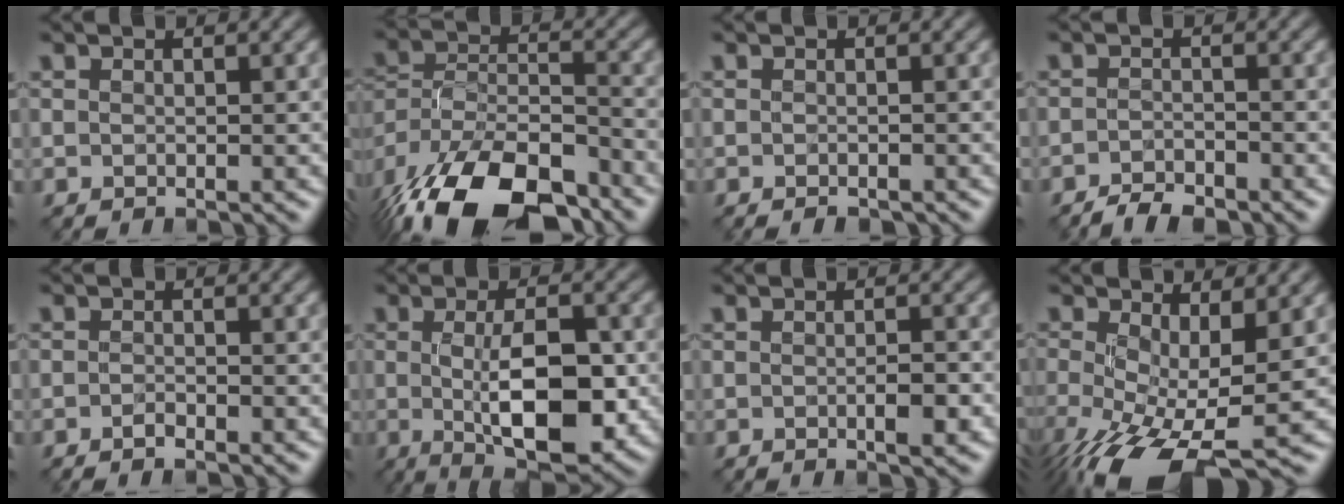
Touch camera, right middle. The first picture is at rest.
{"total": 16.7, "force": [-12.8, 6.7, 8.3], "torque": [-0.167, -0.025, -0.188]}
{"total": 1.0, "force": [-0.8, 0.4, 0.6], "torque": [-0.013, -0.005, -0.013]}
{"total": 2.7, "force": [-2.4, 0.7, 1.0], "torque": [-0.017, 0.001, -0.047]}
{"total": 1.1, "force": [-0.8, 0.1, 0.7], "torque": [-0.016, -0.002, -0.017]}
{"total": 8.4, "force": [-1.0, 2.9, 7.9], "torque": [-0.125, -0.011, -0.012]}
{"total": 1.8, "force": [-0.6, 0.3, 1.6], "torque": [-0.025, -0.004, -0.008]}
{"total": 10.9, "force": [-3.5, 4.7, 9.1], "torque": [-0.196, -0.035, -0.050]}